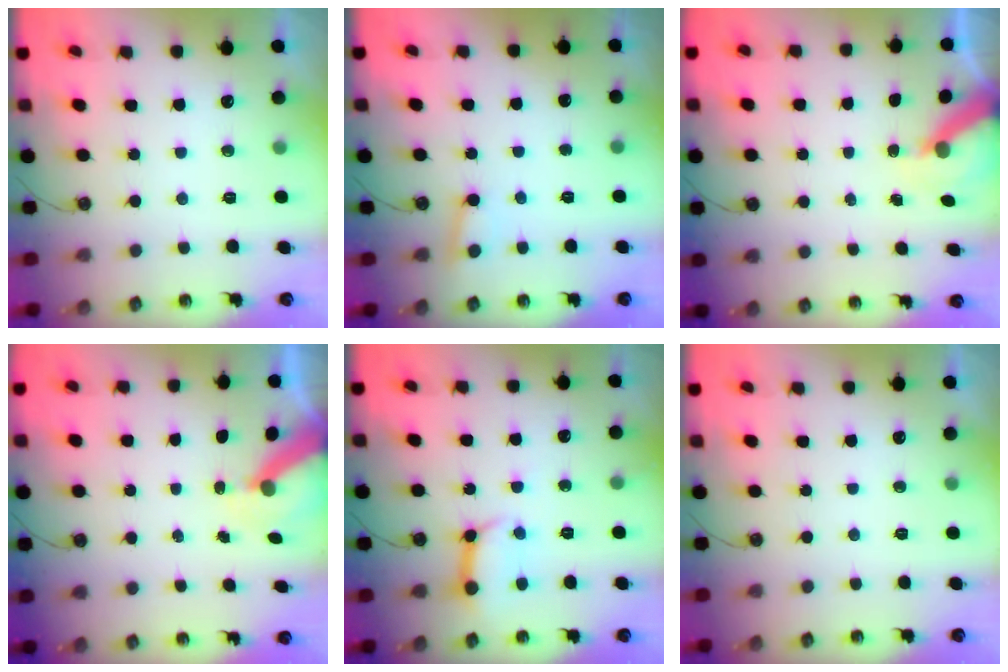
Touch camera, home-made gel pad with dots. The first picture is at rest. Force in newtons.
{"total": 3.2, "press": 3.2, "slide": 0.3}
{"total": 6.4, "press": 6.4, "slide": 0.3}
{"total": 7.5, "press": 7.4, "slide": 0.9}
{"total": 9.6, "press": 9.5, "slide": 1.3}
{"total": 0.0}